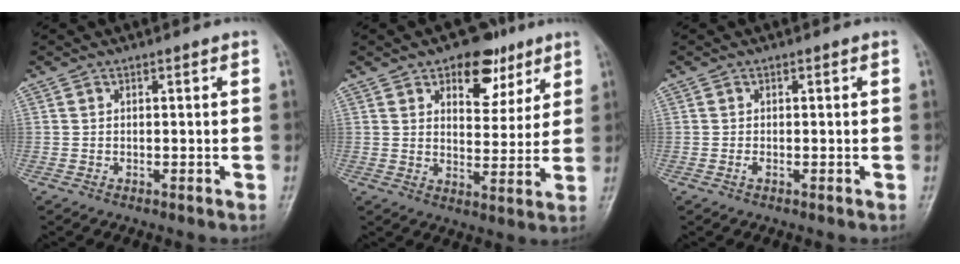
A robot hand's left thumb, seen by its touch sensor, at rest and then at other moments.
{"total": 10.1, "force": [5.8, 6.1, 5.6], "torque": [-0.038, -0.025, 0.083]}
{"total": 0.6, "force": [-0.2, 0.2, 0.5], "torque": [-0.010, -0.002, -0.004]}